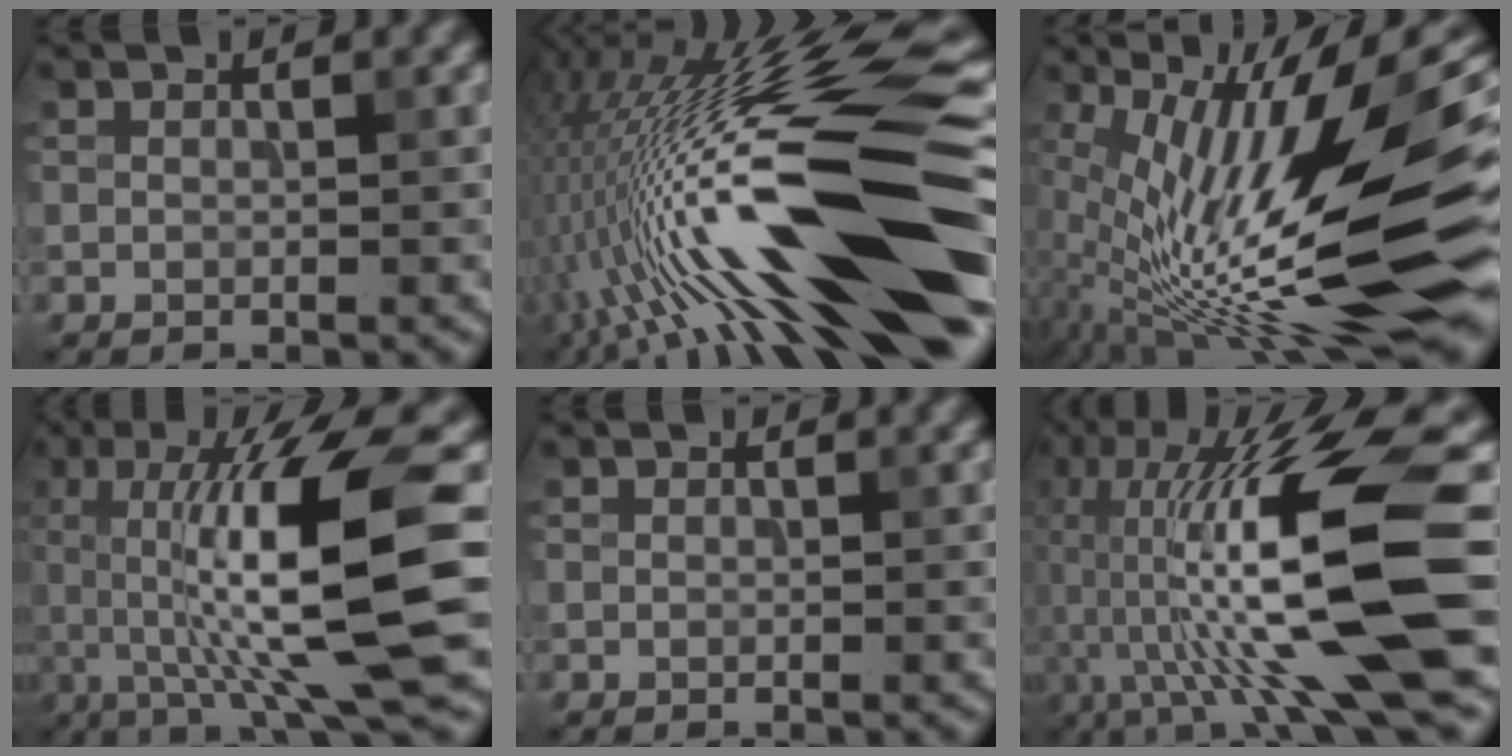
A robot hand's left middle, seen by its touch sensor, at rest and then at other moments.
{"total": 18.8, "force": [-4.0, 3.6, 18.0], "torque": [-0.309, 0.033, -0.082]}
{"total": 18.2, "force": [-2.7, 5.7, 17.0], "torque": [-0.303, 0.016, -0.057]}
{"total": 12.7, "force": [0.3, 2.6, 12.4], "torque": [-0.195, 0.000, 0.007]}
{"total": 0.0}
{"total": 14.7, "force": [-1.4, 2.6, 14.4], "torque": [-0.265, 0.014, -0.016]}